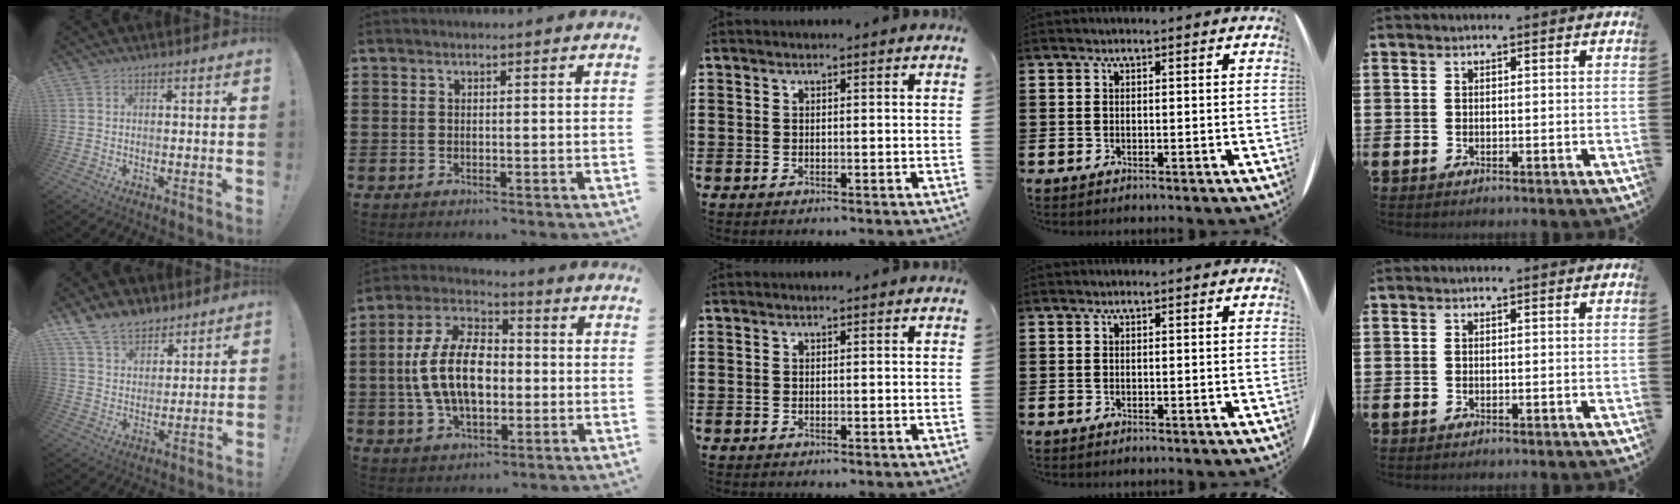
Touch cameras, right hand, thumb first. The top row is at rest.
{"thumb": {"total": 11.1, "force": [8.5, 6.4, 3.2], "torque": [-0.059, -0.054, 0.166]}, "index": {"total": 12.0, "force": [-0.8, 7.0, 9.7], "torque": [-0.232, 0.002, -0.022]}}